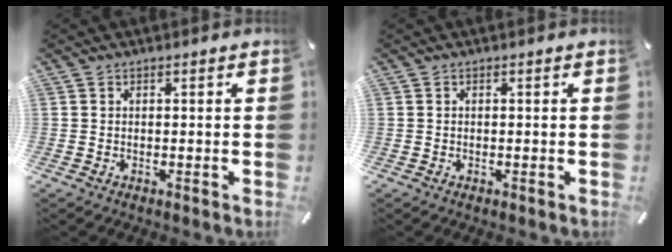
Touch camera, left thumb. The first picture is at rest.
{"total": 0.0}